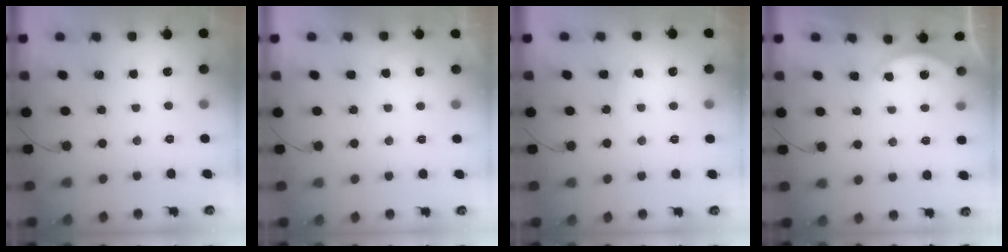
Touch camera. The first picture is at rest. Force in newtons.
{"total": 3.0, "press": 3.0, "slide": 0.0}
{"total": 5.8, "press": 5.8, "slide": 0.6}
{"total": 2.2, "press": 2.2, "slide": 0.5}